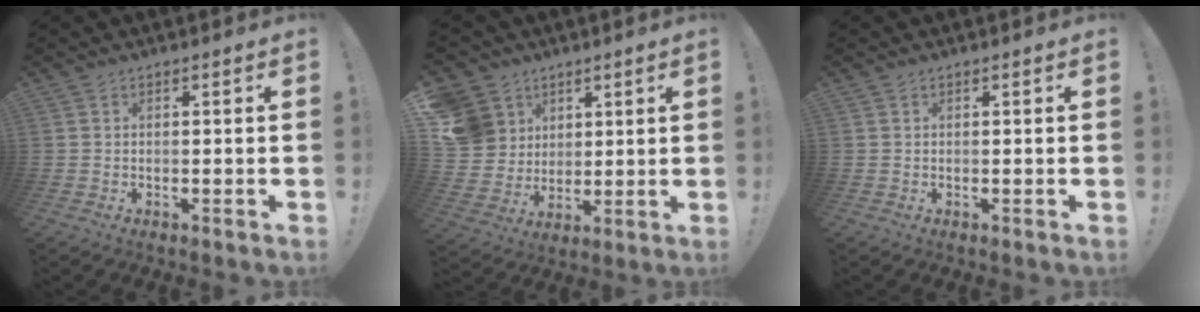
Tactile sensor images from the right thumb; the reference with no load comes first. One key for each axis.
{"total": 13.4, "fx": 4.3, "fy": 12.0, "fz": 4.0, "tx": -0.069, "ty": -0.018, "tz": 0.100}
{"total": 0.0}